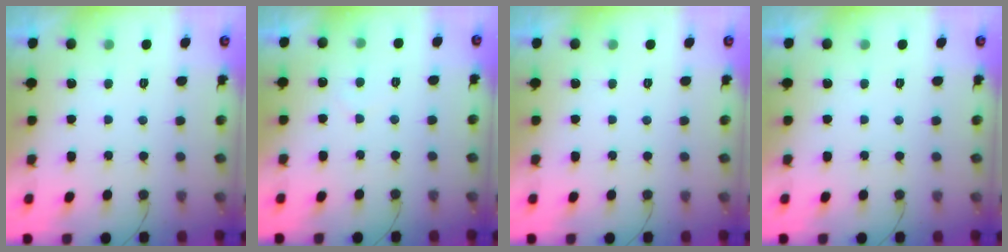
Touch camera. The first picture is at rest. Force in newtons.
{"total": 3.5, "press": 3.5, "slide": 0.2}
{"total": 0.0}
{"total": 0.0}